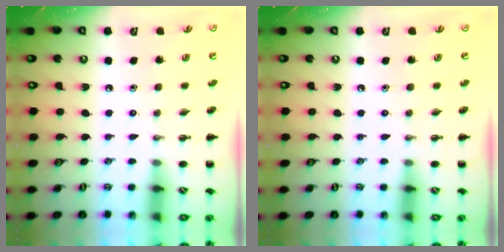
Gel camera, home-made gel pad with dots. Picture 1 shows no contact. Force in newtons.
{"total": 0.0}